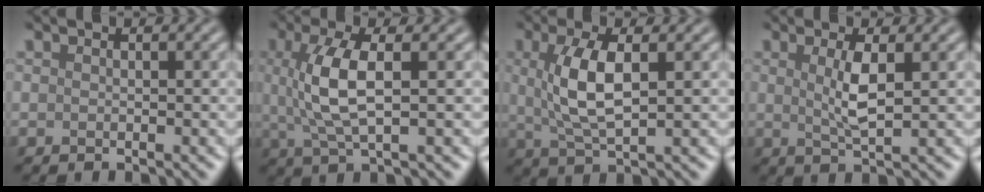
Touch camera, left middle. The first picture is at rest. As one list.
[{"total": 5.3, "force": [0.7, 1.7, 5.0], "torque": [-0.111, 0.002, 0.016]}, {"total": 5.2, "force": [0.9, 1.8, 4.8], "torque": [-0.104, 0.003, 0.019]}, {"total": 3.0, "force": [0.6, 0.6, 2.8], "torque": [-0.059, -0.004, 0.014]}]